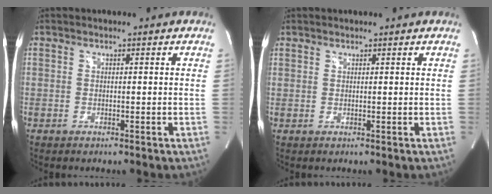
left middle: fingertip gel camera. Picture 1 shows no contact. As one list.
[{"total": 0.9, "force": [0.7, 0.6, 0.0], "torque": [0.005, 0.003, 0.009]}]